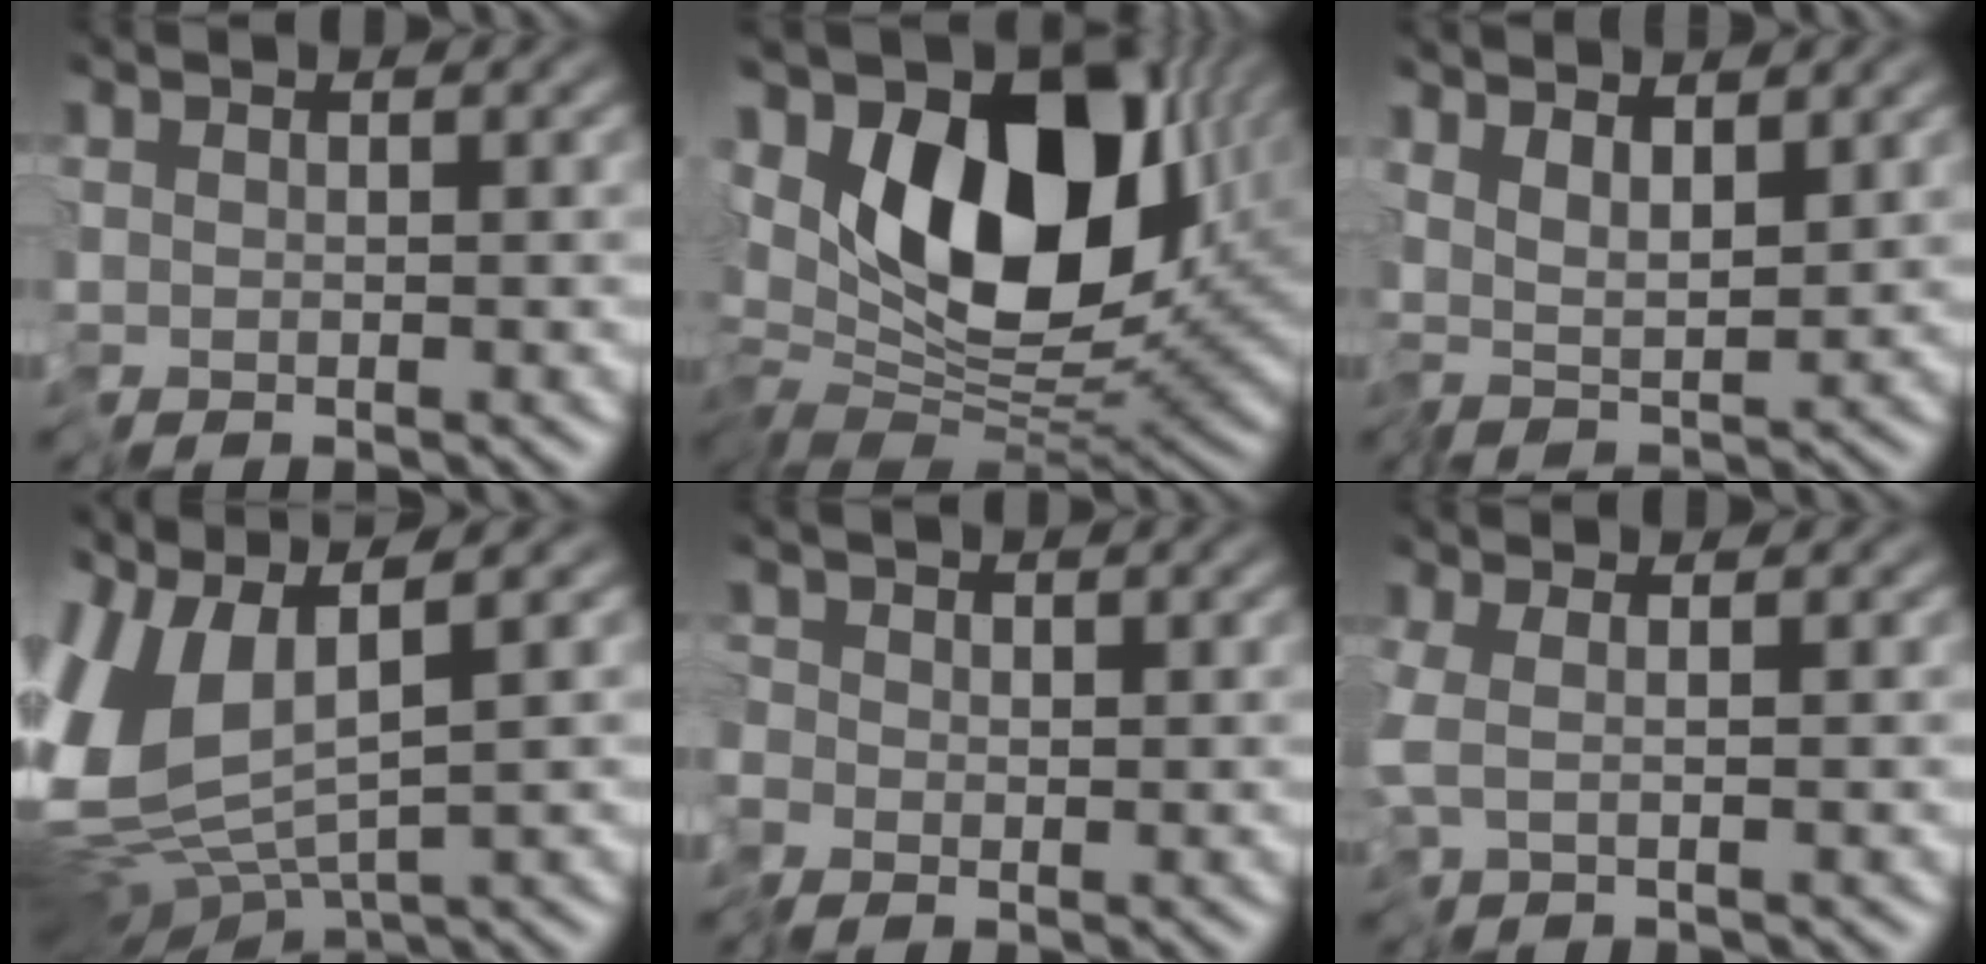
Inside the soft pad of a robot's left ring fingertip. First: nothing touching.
{"total": 13.0, "force": [2.1, 7.4, 10.5], "torque": [-0.148, 0.003, 0.018]}
{"total": 3.1, "force": [1.3, 1.2, 2.5], "torque": [-0.057, -0.004, 0.019]}
{"total": 10.9, "force": [1.5, 5.6, 9.2], "torque": [-0.236, -0.004, 0.038]}
{"total": 2.1, "force": [-0.7, 1.9, 0.7], "torque": [-0.023, -0.006, -0.017]}
{"total": 1.5, "force": [-0.5, 0.5, 1.3], "torque": [-0.026, -0.001, -0.009]}